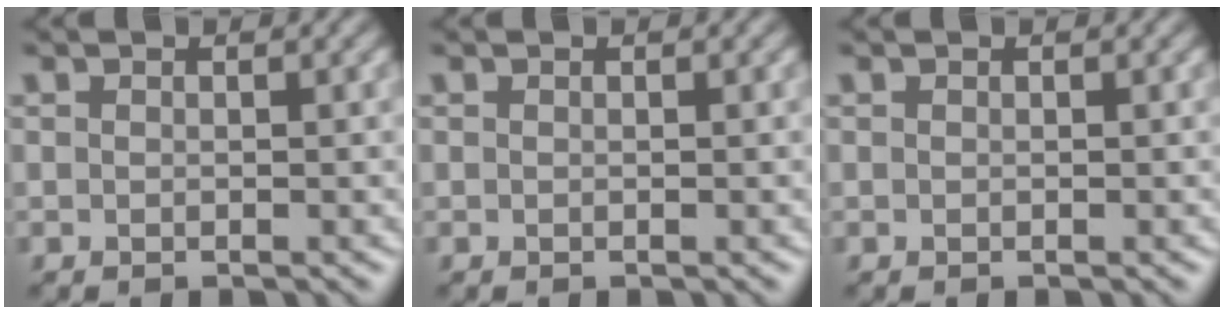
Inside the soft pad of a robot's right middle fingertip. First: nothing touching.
{"total": 0.0}
{"total": 0.0}